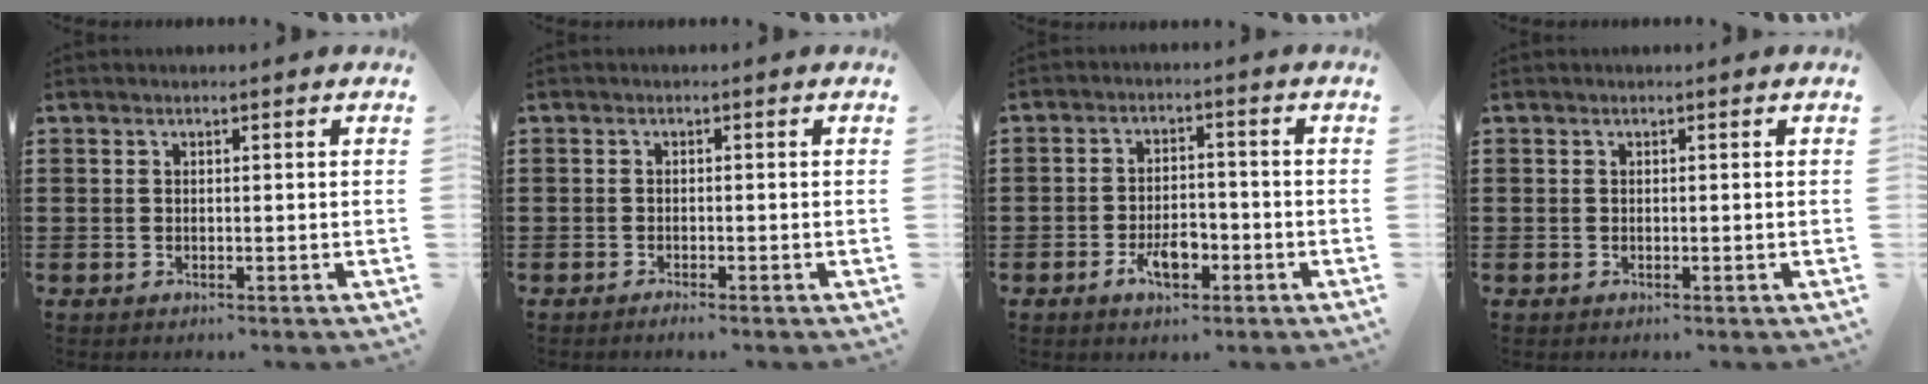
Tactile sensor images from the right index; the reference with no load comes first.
{"total": 0.9, "force": [-0.8, -0.4, 0.2], "torque": [-0.004, -0.004, -0.014]}
{"total": 5.0, "force": [-2.5, 2.4, 3.6], "torque": [-0.063, 0.004, -0.043]}
{"total": 0.0}